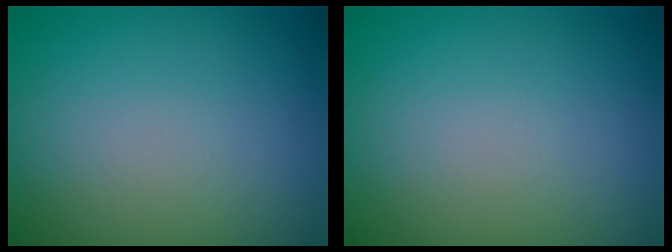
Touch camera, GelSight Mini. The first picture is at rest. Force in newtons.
{"total": 0.0}